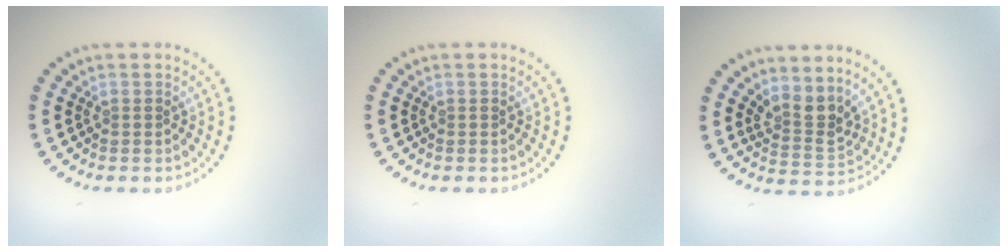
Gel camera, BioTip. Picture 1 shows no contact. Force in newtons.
{"total": 0.0}
{"total": 2.7, "press": 2.1, "slide": 1.8}